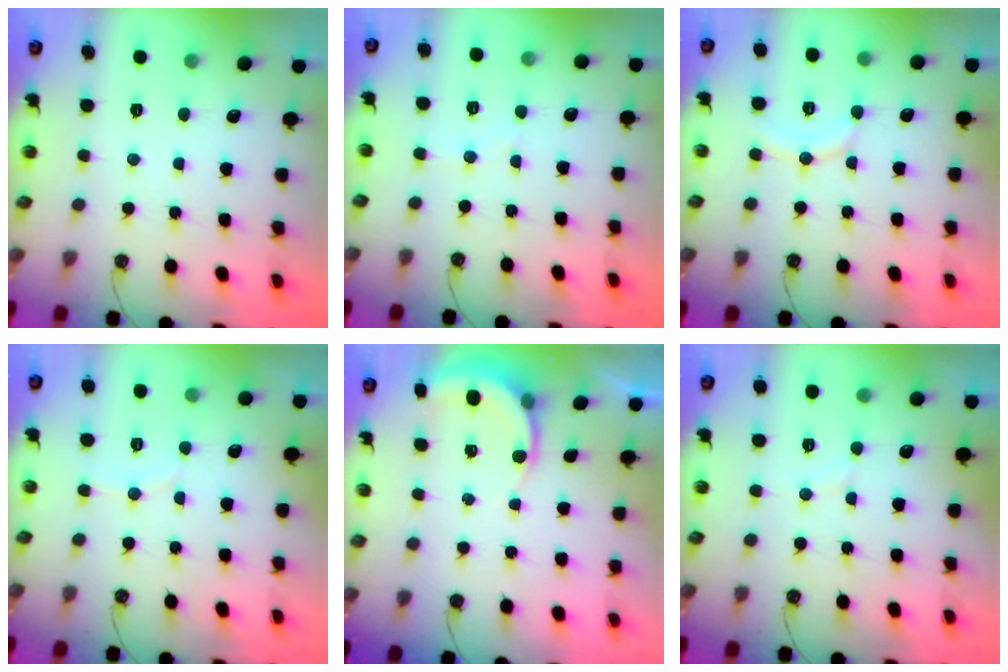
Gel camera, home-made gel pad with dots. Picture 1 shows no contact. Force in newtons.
{"total": 4.3, "press": 4.2, "slide": 0.4}
{"total": 8.9, "press": 8.9, "slide": 1.0}
{"total": 6.0, "press": 5.9, "slide": 1.1}
{"total": 4.8, "press": 4.8, "slide": 0.3}
{"total": 3.3, "press": 3.3, "slide": 0.4}